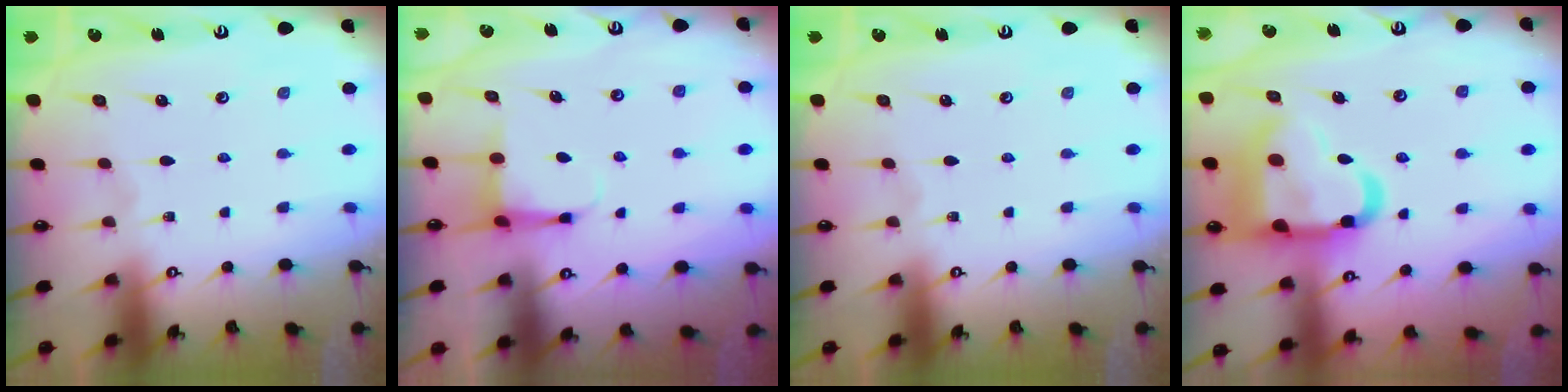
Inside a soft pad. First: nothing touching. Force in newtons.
{"total": 4.2, "press": 4.2, "slide": 0.2}
{"total": 0.0}
{"total": 20.9, "press": 20.8, "slide": 2.2}